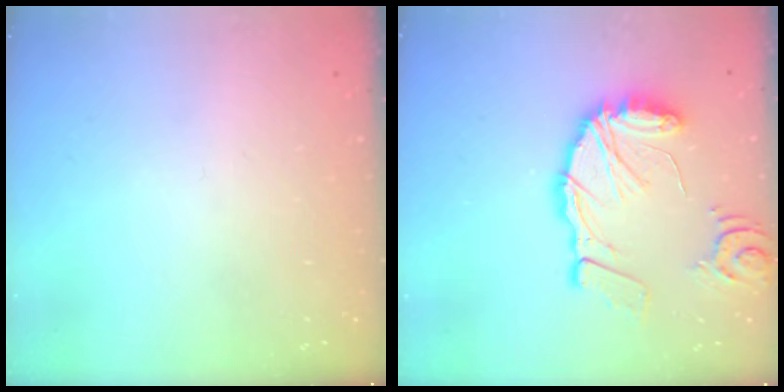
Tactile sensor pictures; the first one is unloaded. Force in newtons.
{"total": 15.2, "press": 15.1, "slide": 1.7}